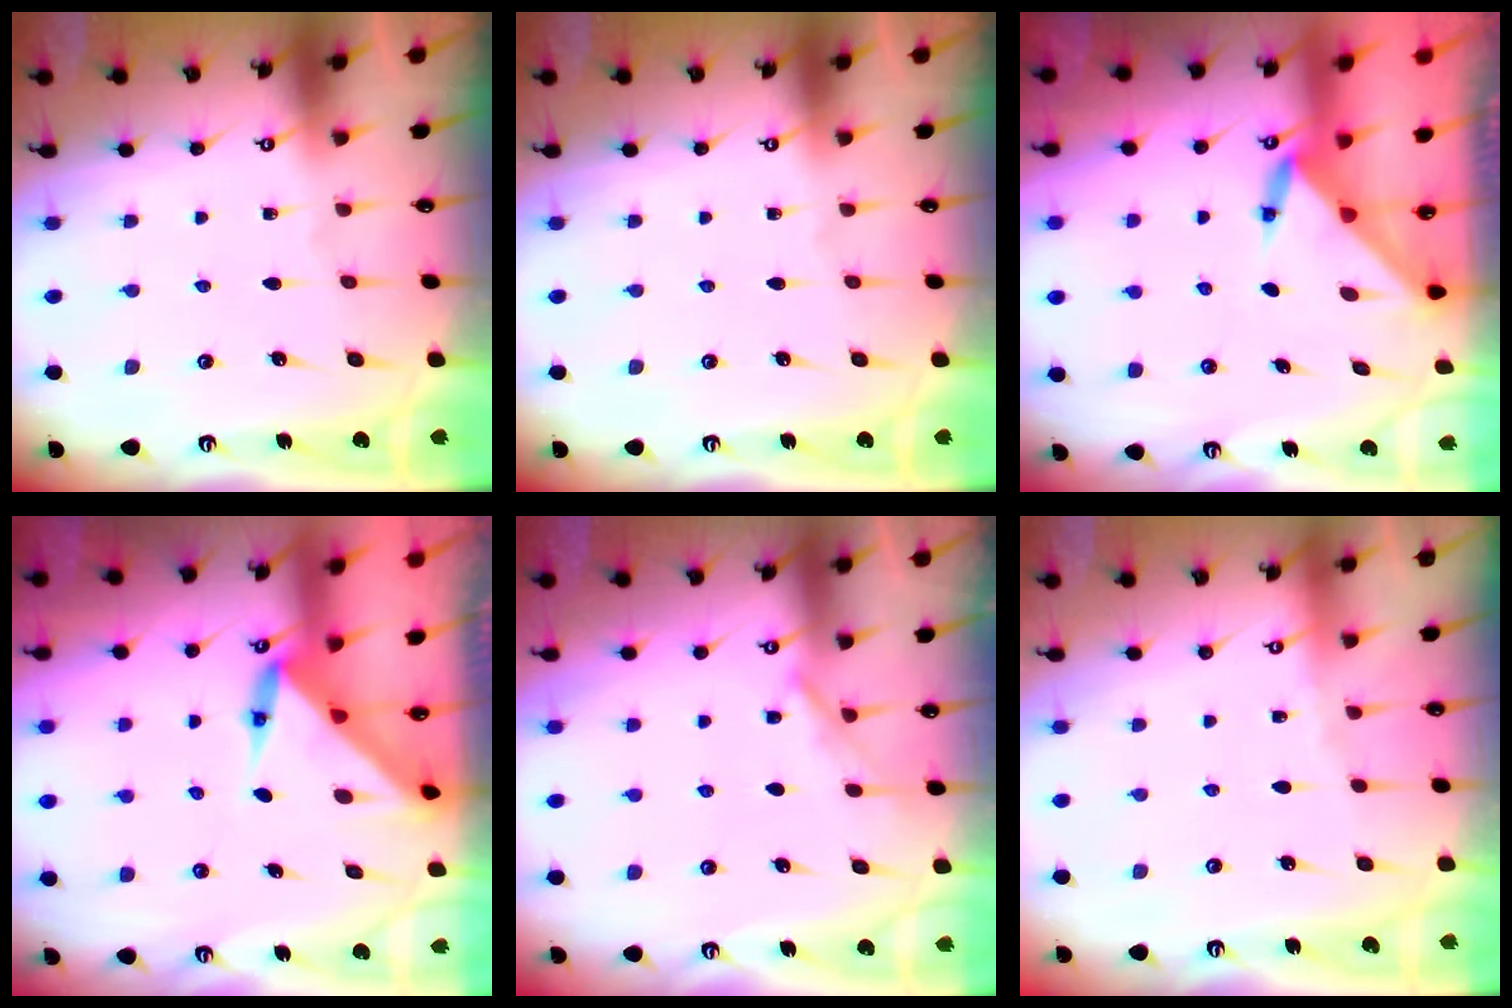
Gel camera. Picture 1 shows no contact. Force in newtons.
{"total": 0.0}
{"total": 3.4, "press": 3.4, "slide": 0.4}
{"total": 5.5, "press": 5.5, "slide": 0.3}
{"total": 3.1, "press": 3.0, "slide": 0.6}
{"total": 1.6, "press": 1.6, "slide": 0.4}